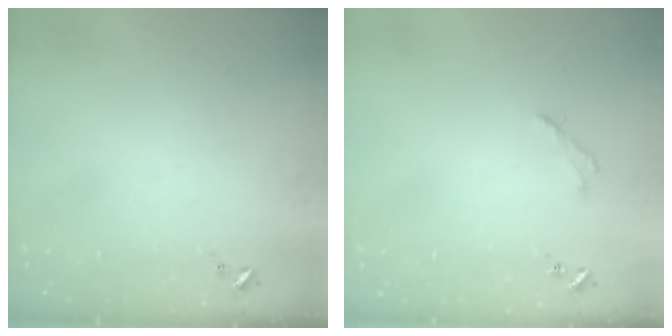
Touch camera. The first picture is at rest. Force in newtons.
{"total": 2.5, "press": 2.5, "slide": 0.2}